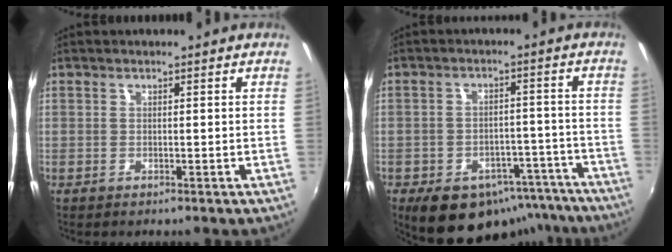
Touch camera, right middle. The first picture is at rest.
{"total": 15.2, "force": [-10.7, 9.0, 6.1], "torque": [-0.108, 0.021, -0.112]}